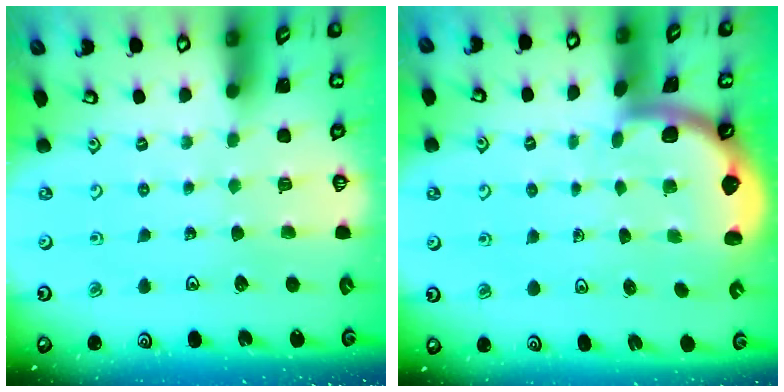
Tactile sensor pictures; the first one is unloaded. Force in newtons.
{"total": 1.6, "press": 1.6, "slide": 0.1}